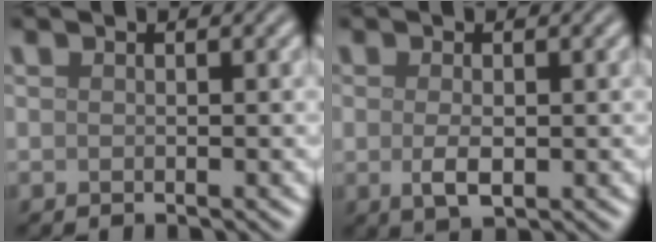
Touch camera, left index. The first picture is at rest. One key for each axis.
{"total": 2.3, "fx": -0.3, "fy": 1.1, "fz": 2.0, "tx": -0.044, "ty": -0.006, "tz": -0.001}